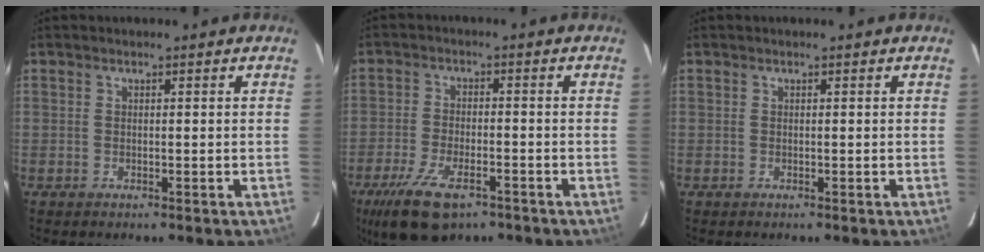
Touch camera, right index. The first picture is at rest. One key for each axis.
{"total": 9.9, "fx": -6.4, "fy": 3.7, "fz": 6.5, "tx": -0.126, "ty": -0.015, "tz": -0.109}
{"total": 0.0}